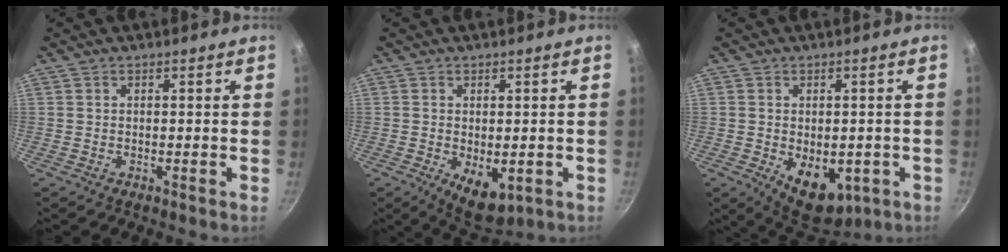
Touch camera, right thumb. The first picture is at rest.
{"total": 7.2, "force": [-1.6, 3.9, 5.8], "torque": [-0.070, -0.011, -0.010]}
{"total": 10.6, "force": [-2.8, 6.6, 7.8], "torque": [-0.074, -0.004, -0.021]}